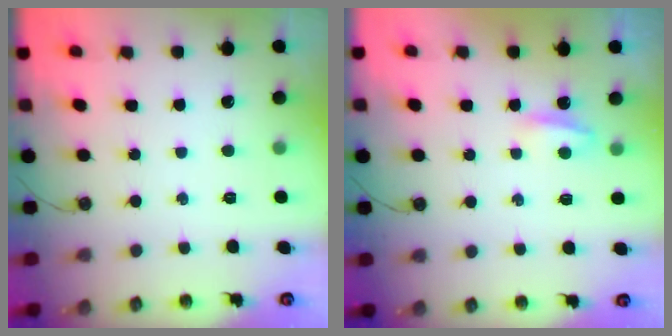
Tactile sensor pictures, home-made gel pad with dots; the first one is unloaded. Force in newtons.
{"total": 3.9, "press": 3.9, "slide": 0.4}